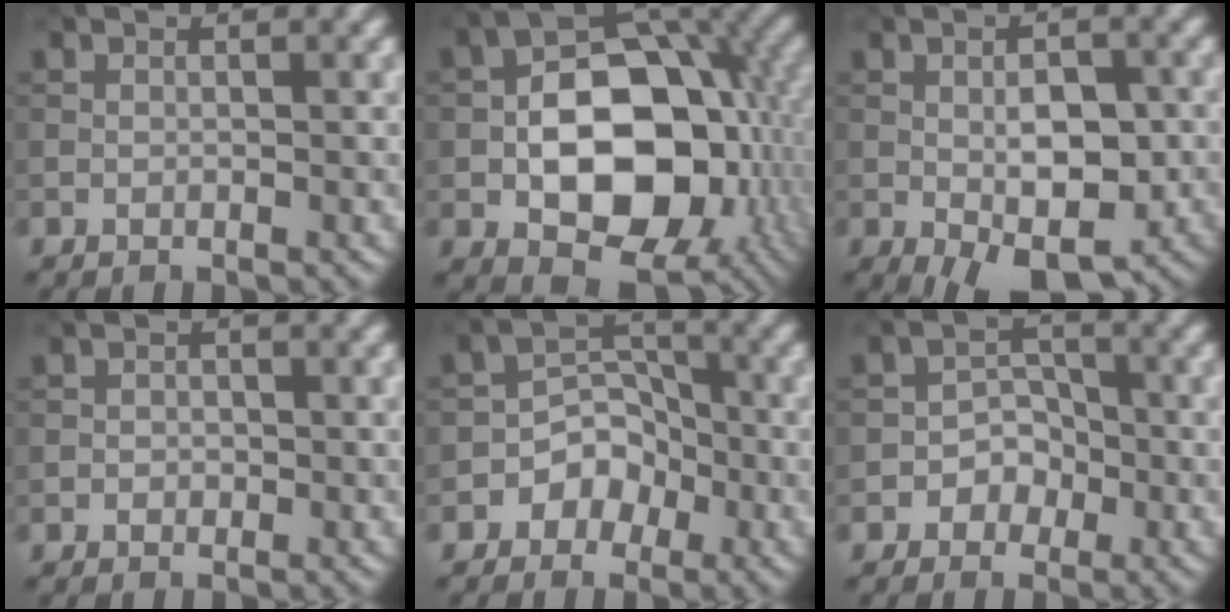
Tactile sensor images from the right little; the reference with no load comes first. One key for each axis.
{"total": 15.3, "fx": -3.3, "fy": 9.7, "fz": 11.3, "tx": -0.149, "ty": -0.003, "tz": -0.060}
{"total": 6.8, "fx": -1.9, "fy": 3.3, "fz": 5.6, "tx": -0.091, "ty": -0.012, "tz": -0.025}
{"total": 0.7, "fx": -0.2, "fy": 0.7, "fz": 0.2, "tx": 0.000, "ty": -0.005, "tz": -0.005}
{"total": 4.0, "fx": -2.1, "fy": 3.2, "fz": 1.2, "tx": 0.014, "ty": 0.019, "tz": -0.054}
{"total": 2.6, "fx": -1.1, "fy": 2.2, "fz": 0.8, "tx": 0.008, "ty": 0.005, "tz": -0.031}